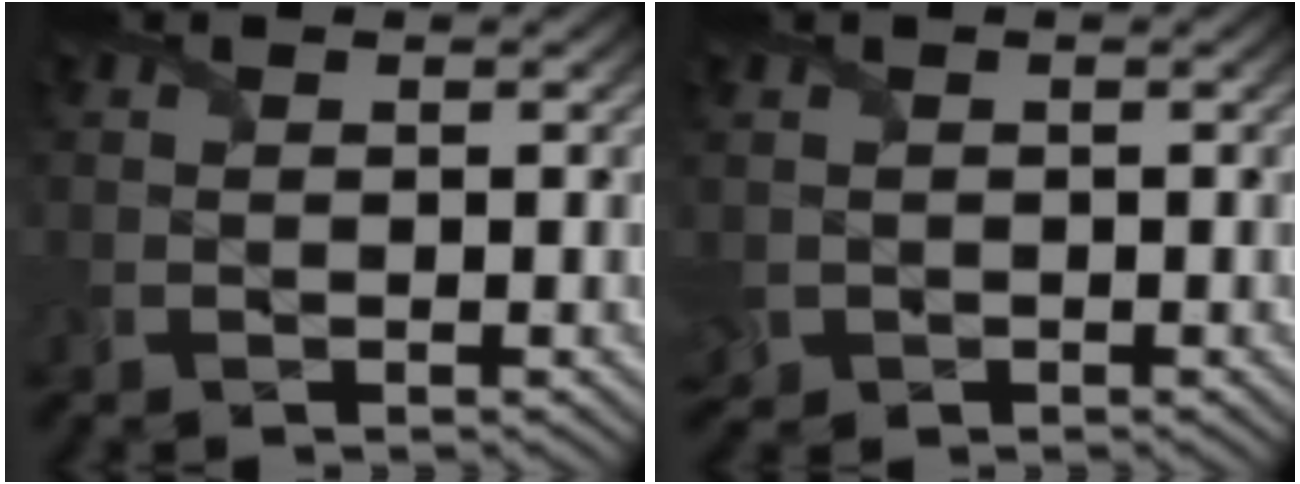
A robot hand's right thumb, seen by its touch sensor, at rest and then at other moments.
{"total": 2.3, "force": [-0.2, 2.2, 0.8], "torque": [-0.036, -0.009, -0.008]}